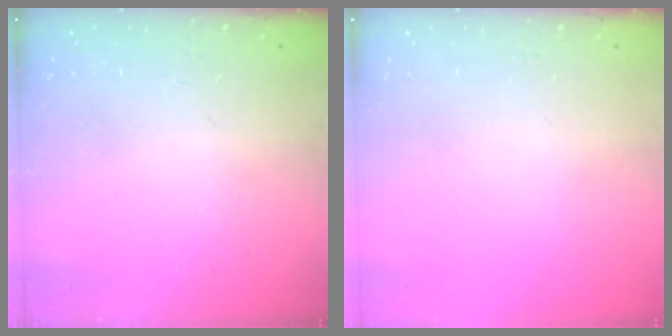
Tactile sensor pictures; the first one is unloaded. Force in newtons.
{"total": 0.0}